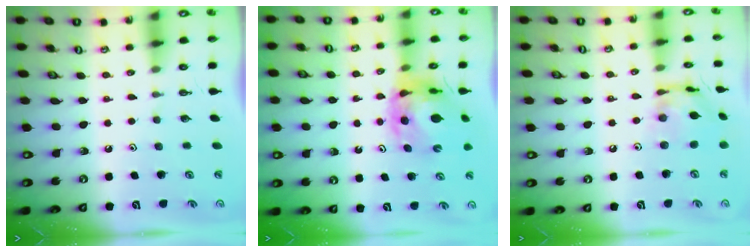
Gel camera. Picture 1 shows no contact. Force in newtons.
{"total": 12.2, "press": 12.1, "slide": 1.4}
{"total": 13.1, "press": 13.0, "slide": 1.1}